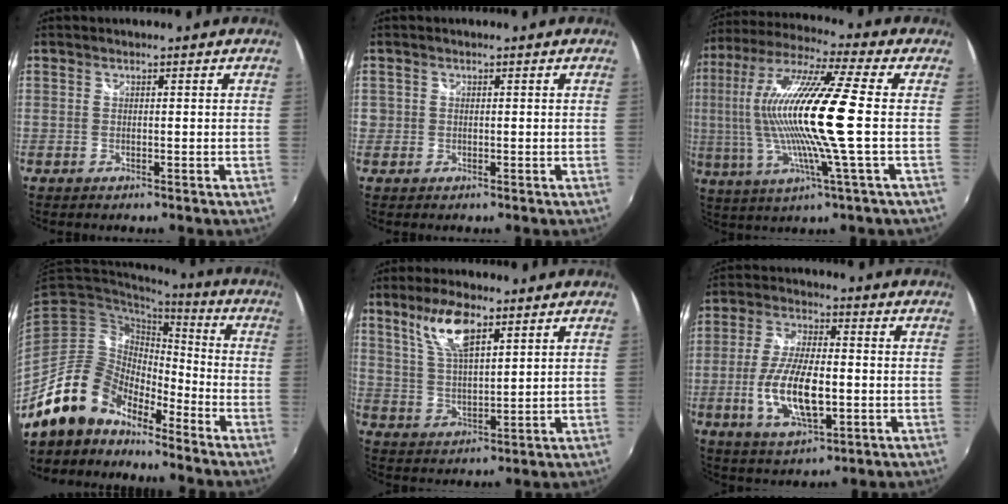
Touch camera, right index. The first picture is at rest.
{"total": 1.6, "force": [-0.2, 1.6, 0.3], "torque": [-0.004, -0.002, -0.006]}
{"total": 19.1, "force": [0.0, 0.8, 19.1], "torque": [-0.354, -0.003, -0.007]}
{"total": 14.8, "force": [-12.3, 7.0, 4.5], "torque": [-0.099, 0.024, -0.229]}
{"total": 9.1, "force": [5.3, 2.9, 6.8], "torque": [-0.132, 0.007, 0.109]}
{"total": 13.0, "force": [-2.7, 5.0, 11.7], "torque": [-0.235, -0.008, -0.049]}